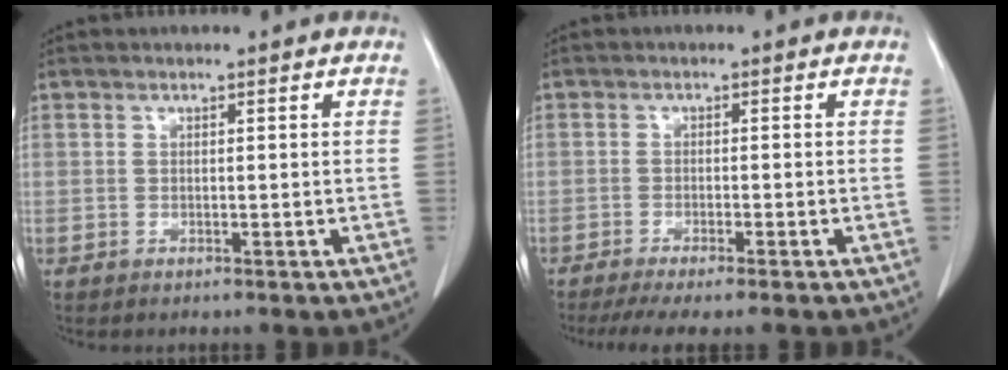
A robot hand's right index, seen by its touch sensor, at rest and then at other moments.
{"total": 7.9, "force": [-6.4, 0.7, 4.6], "torque": [-0.063, -0.010, -0.097]}